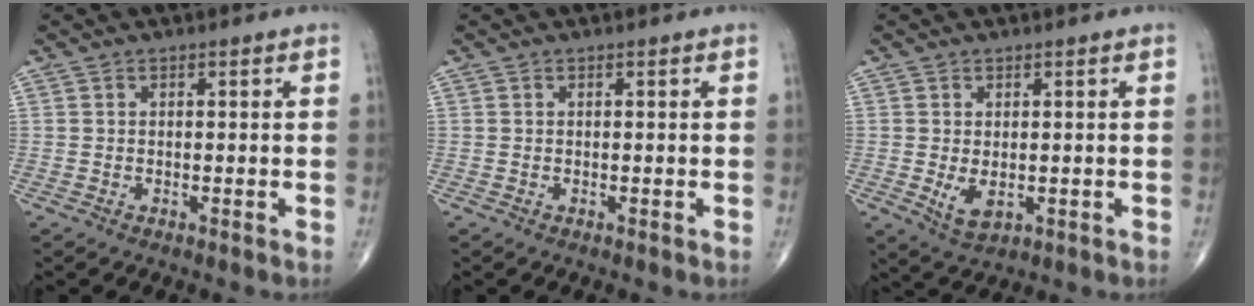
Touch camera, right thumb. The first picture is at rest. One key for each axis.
{"total": 0.0}
{"total": 4.0, "fx": -0.5, "fy": 2.3, "fz": 3.3, "tx": -0.051, "ty": -0.010, "tz": 0.003}